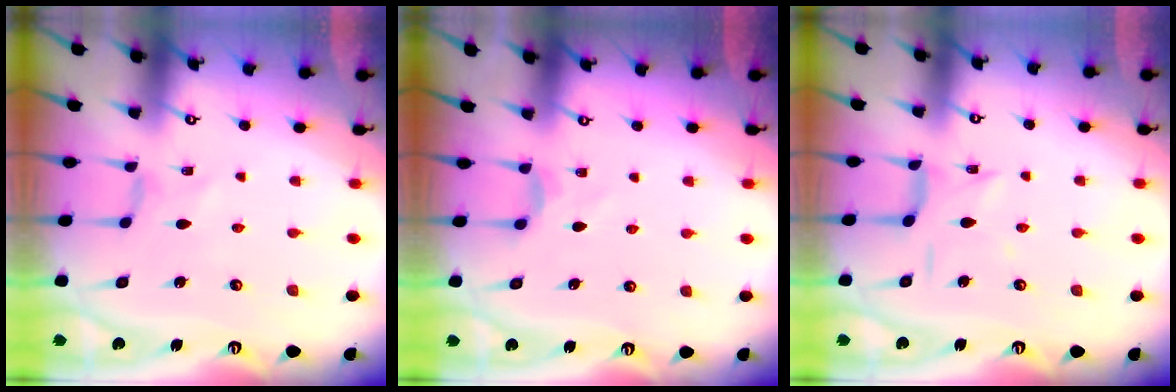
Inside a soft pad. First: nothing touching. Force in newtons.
{"total": 3.5, "press": 3.5, "slide": 0.5}
{"total": 6.2, "press": 6.2, "slide": 0.4}